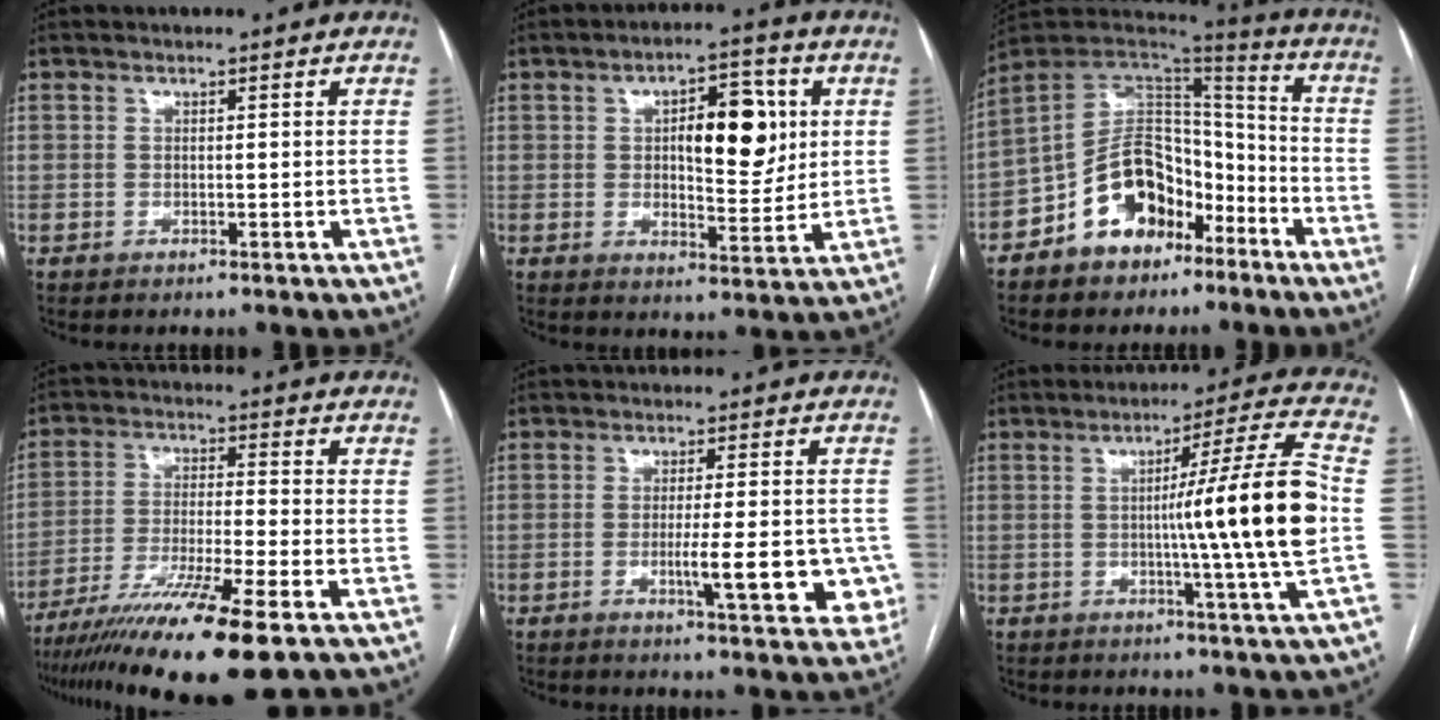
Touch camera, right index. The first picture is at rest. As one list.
[{"total": 10.3, "force": [2.4, 4.0, 9.2], "torque": [-0.130, 0.012, 0.040]}, {"total": 14.4, "force": [-7.6, 9.5, 7.8], "torque": [-0.148, 0.038, -0.130]}, {"total": 15.1, "force": [-10.1, -0.3, 11.2], "torque": [-0.202, -0.042, -0.174]}, {"total": 10.0, "force": [-2.7, 1.9, 9.5], "torque": [-0.117, -0.005, -0.032]}, {"total": 14.0, "force": [-1.1, -2.7, 13.7], "torque": [-0.205, -0.007, -0.019]}]